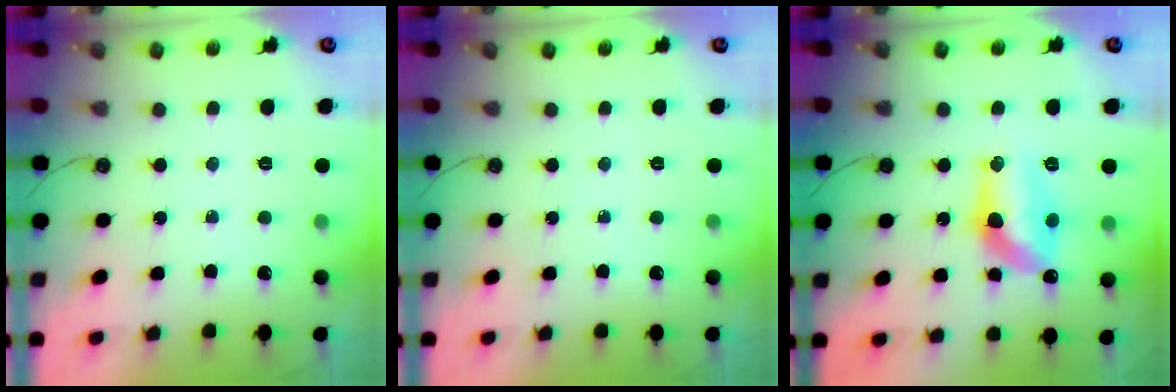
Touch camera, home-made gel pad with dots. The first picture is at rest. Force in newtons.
{"total": 0.0}
{"total": 12.3, "press": 12.2, "slide": 1.1}